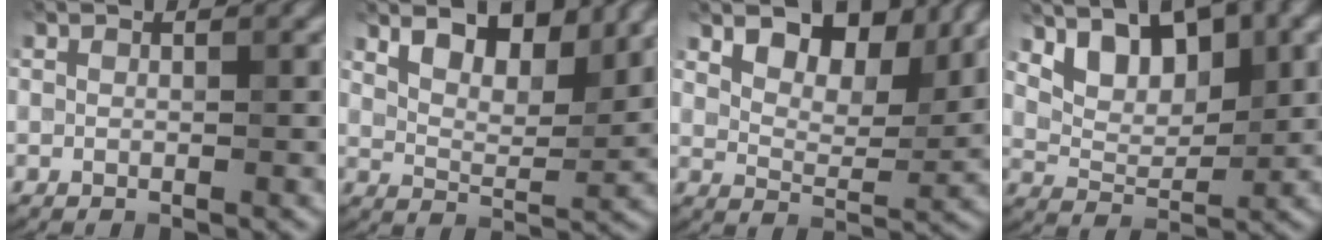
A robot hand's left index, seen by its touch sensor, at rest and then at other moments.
{"total": 6.6, "force": [4.6, 2.5, 4.0], "torque": [-0.070, -0.001, 0.064]}
{"total": 7.4, "force": [4.9, 3.5, 4.4], "torque": [-0.070, -0.001, 0.070]}
{"total": 5.6, "force": [2.7, 3.1, 3.8], "torque": [-0.066, -0.006, 0.044]}